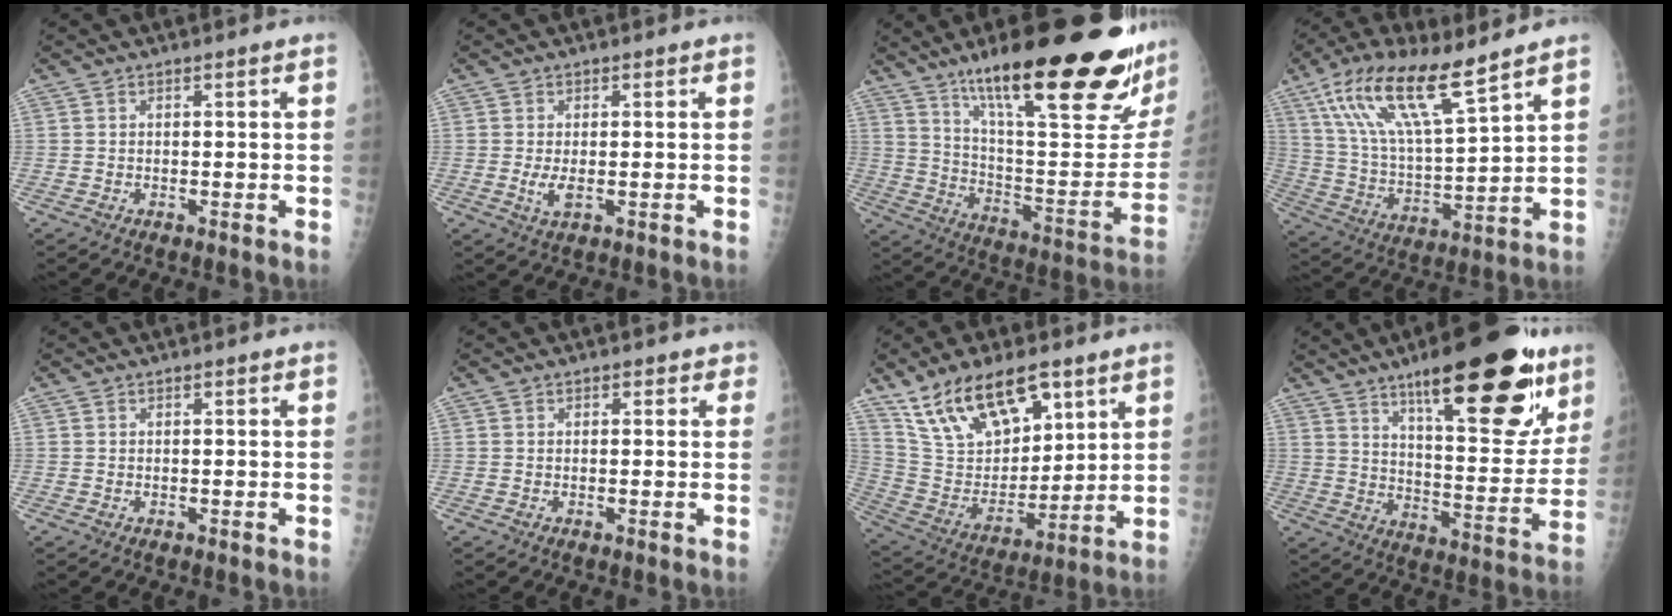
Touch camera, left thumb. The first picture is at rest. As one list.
[{"total": 2.8, "force": [-0.3, 1.4, 2.4], "torque": [-0.052, -0.008, -0.004]}, {"total": 33.4, "force": [20.9, 7.2, 25.0], "torque": [-0.295, -0.069, 0.324]}, {"total": 17.9, "force": [11.2, 4.6, 13.2], "torque": [-0.237, -0.043, 0.219]}, {"total": 0.0}, {"total": 1.6, "force": [0.8, 1.3, 0.4], "torque": [0.021, 0.000, 0.002]}, {"total": 19.4, "force": [12.0, 9.4, 11.9], "torque": [-0.171, -0.052, 0.234]}, {"total": 26.7, "force": [15.9, 8.5, 19.8], "torque": [-0.239, -0.062, 0.237]}]